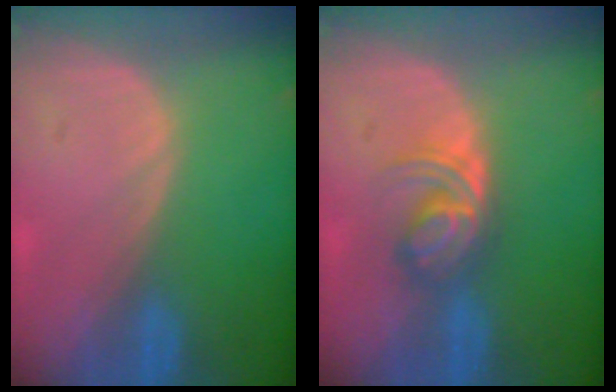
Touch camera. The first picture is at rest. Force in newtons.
{"total": 5.9, "press": 5.1, "slide": 2.8}